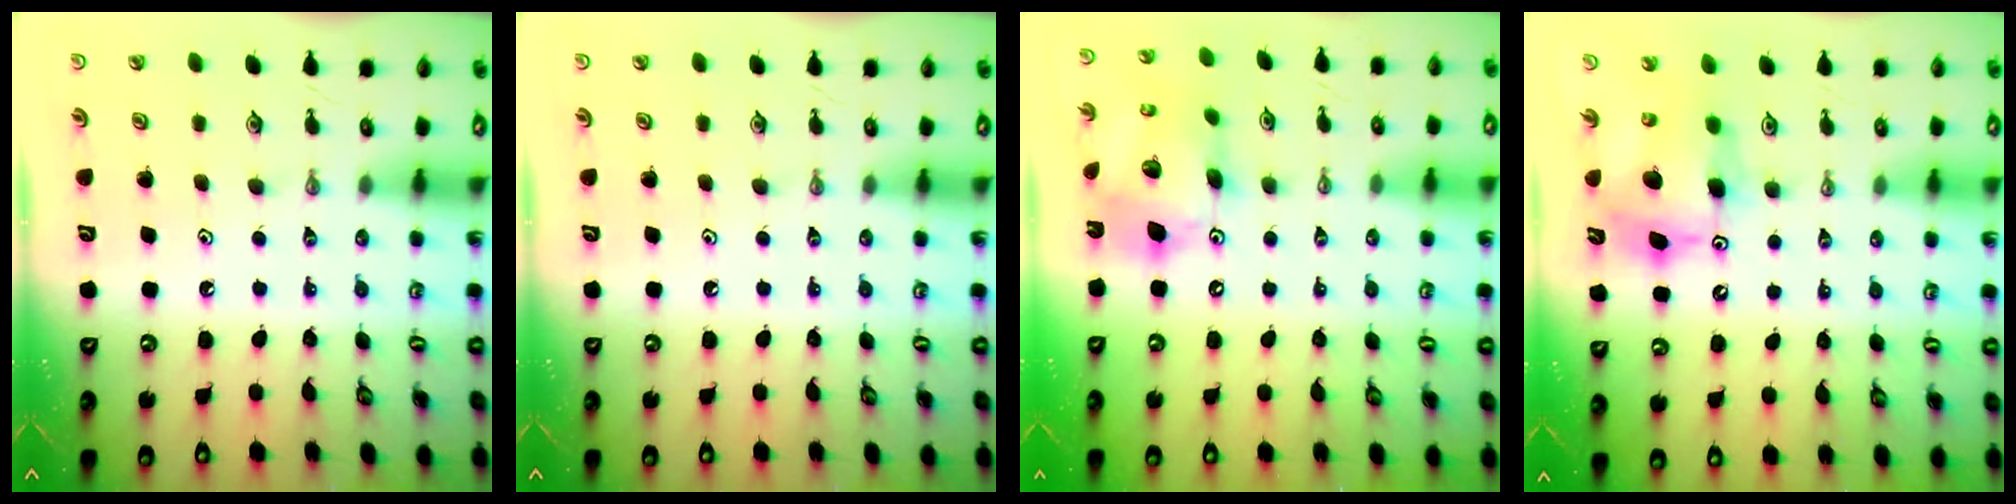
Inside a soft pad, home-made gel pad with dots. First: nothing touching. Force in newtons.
{"total": 0.0}
{"total": 16.2, "press": 16.1, "slide": 1.7}
{"total": 11.5, "press": 11.5, "slide": 0.9}